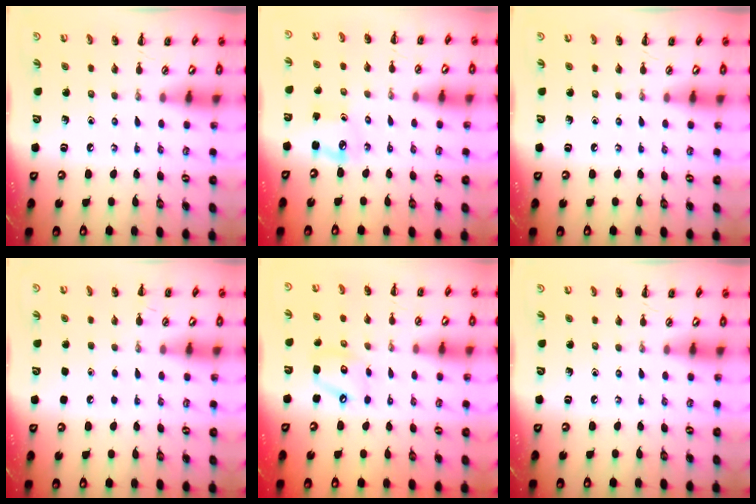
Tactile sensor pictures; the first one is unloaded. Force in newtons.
{"total": 4.2, "press": 4.1, "slide": 0.9}
{"total": 0.0}
{"total": 1.8, "press": 1.8, "slide": 0.1}
{"total": 8.7, "press": 8.6, "slide": 1.3}
{"total": 0.0}